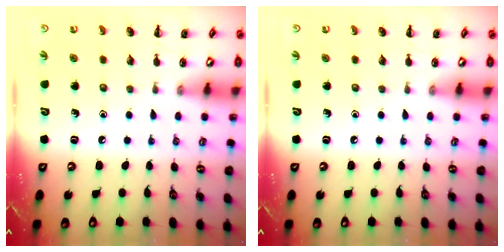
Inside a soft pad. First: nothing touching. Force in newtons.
{"total": 0.0}